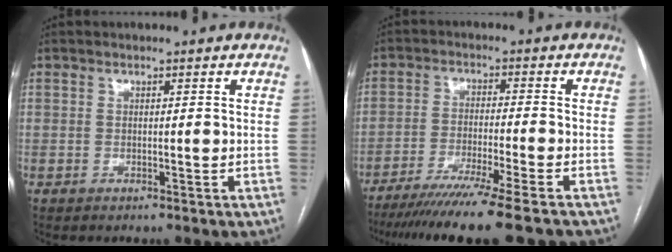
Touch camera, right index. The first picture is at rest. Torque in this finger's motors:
{"motor_torque": [1.22, -0.91, 0.74, 0.18]}